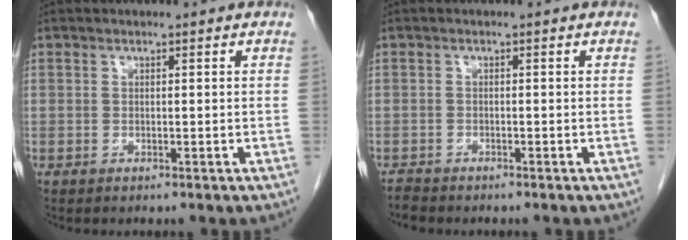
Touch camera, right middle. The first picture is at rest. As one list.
[{"total": 1.3, "force": [-1.3, 0.2, 0.0], "torque": [-0.005, -0.004, -0.022]}]